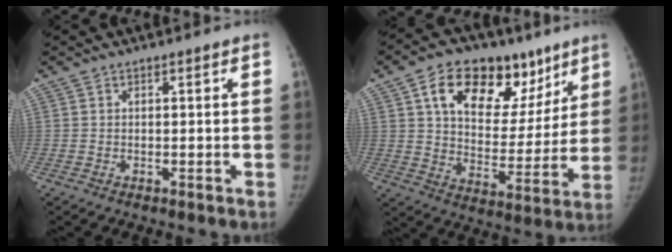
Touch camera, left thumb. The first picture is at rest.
{"total": 23.0, "force": [11.5, 13.6, 14.5], "torque": [-0.172, -0.014, 0.181]}